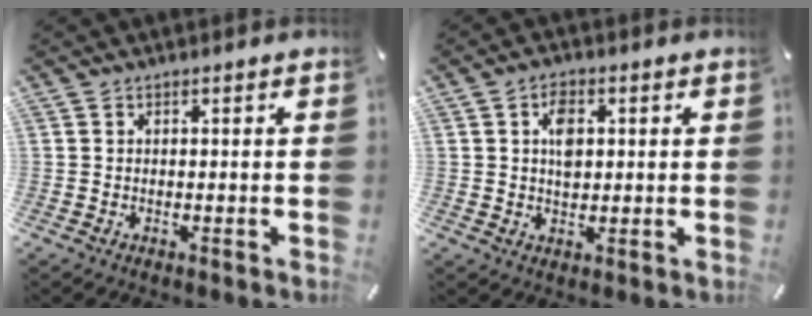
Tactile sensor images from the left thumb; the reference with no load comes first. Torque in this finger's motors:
{"motor_torque": [0.95, 0.79, 0.72, -0.15, 0.04]}